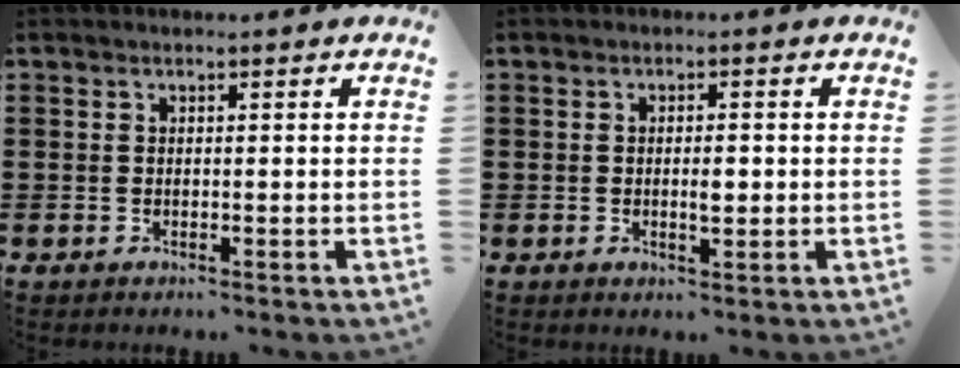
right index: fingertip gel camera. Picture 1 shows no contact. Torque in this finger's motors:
{"motor_torque": [-0.25, 0.38, 0.14, 0.01]}